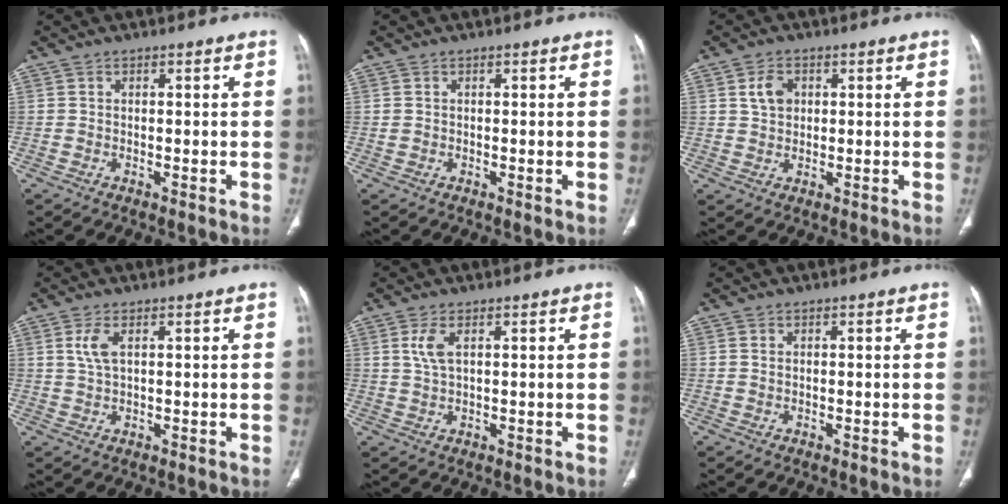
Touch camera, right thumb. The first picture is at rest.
{"total": 0.9, "force": [0.1, 0.5, 0.7], "torque": [-0.016, 0.000, 0.007]}
{"total": 4.1, "force": [1.4, 3.0, 2.5], "torque": [-0.035, -0.001, 0.026]}
{"total": 3.4, "force": [1.3, 1.3, 2.8], "torque": [-0.068, 0.000, 0.033]}
{"total": 3.4, "force": [1.3, 1.2, 2.8], "torque": [-0.070, 0.000, 0.034]}
{"total": 0.6, "force": [0.2, 0.4, 0.4], "torque": [-0.010, -0.002, 0.005]}